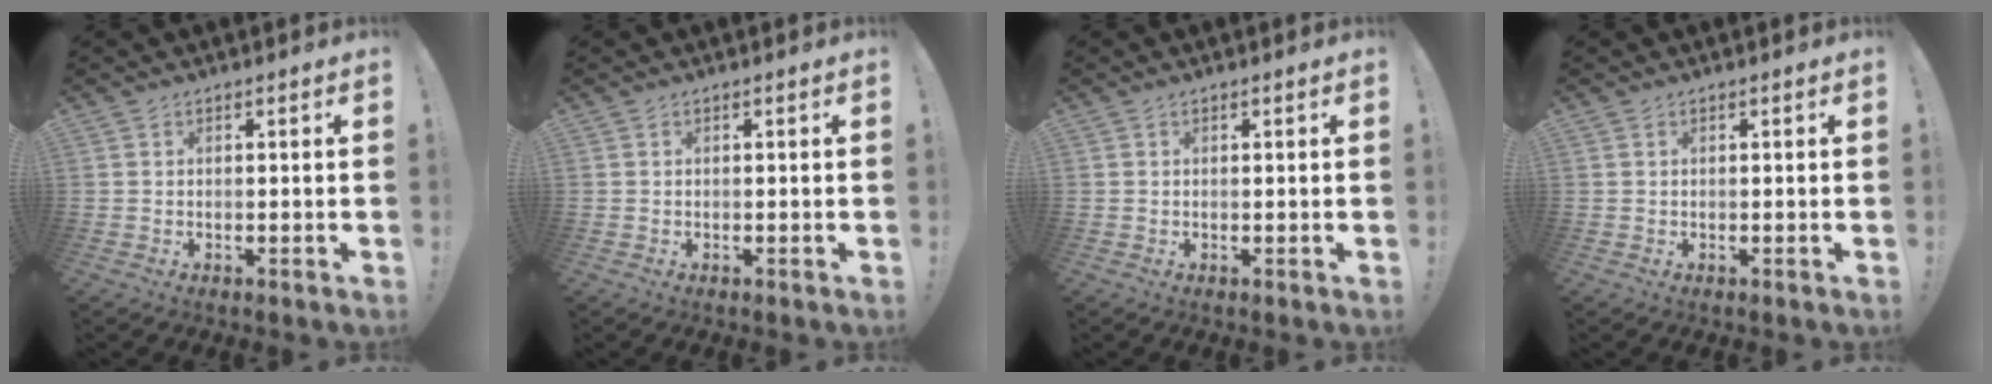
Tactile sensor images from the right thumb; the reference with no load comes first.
{"total": 0.0}
{"total": 0.5, "force": [0.4, -0.2, 0.2], "torque": [0.002, -0.003, 0.006]}
{"total": 0.0}